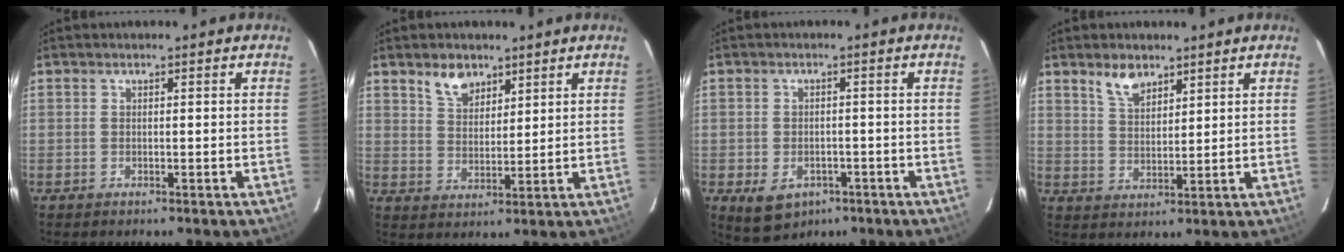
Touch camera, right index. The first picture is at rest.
{"total": 5.7, "force": [4.0, 3.2, 2.6], "torque": [-0.041, 0.007, 0.077]}
{"total": 7.1, "force": [-3.4, 5.2, 3.5], "torque": [-0.075, -0.009, -0.039]}
{"total": 5.2, "force": [3.8, 2.4, 2.7], "torque": [-0.045, 0.004, 0.074]}